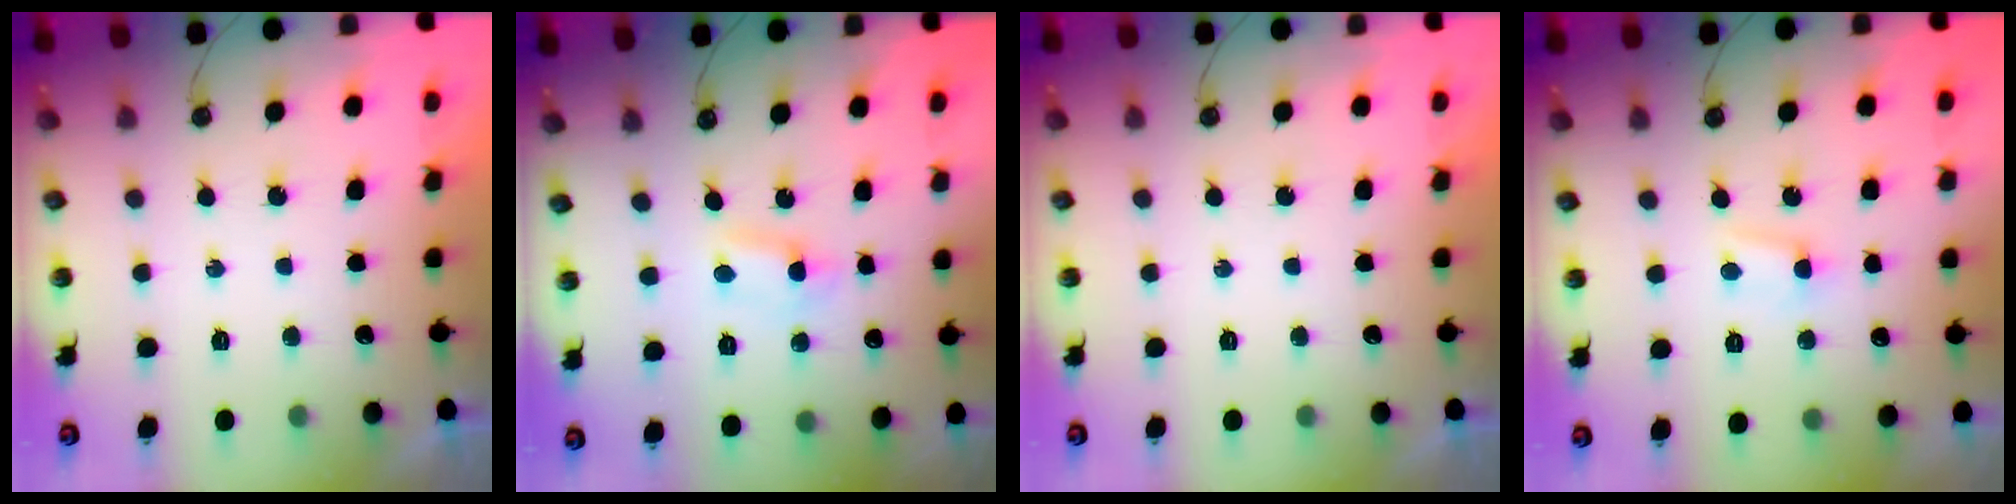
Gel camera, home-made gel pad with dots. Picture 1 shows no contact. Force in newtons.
{"total": 1.6, "press": 1.5, "slide": 0.2}
{"total": 0.0}
{"total": 2.8, "press": 2.8, "slide": 0.3}